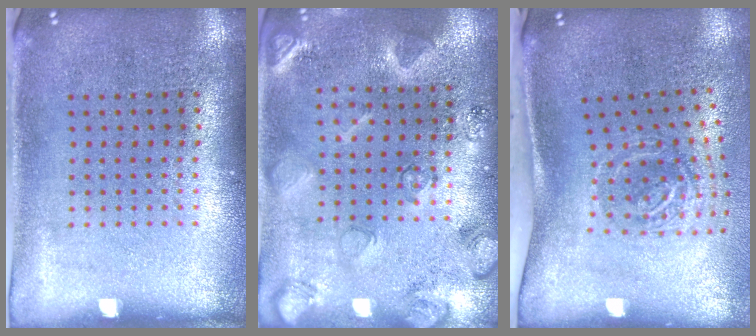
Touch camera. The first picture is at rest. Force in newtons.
{"total": 2.2, "press": 2.2, "slide": 0.4}
{"total": 2.0, "press": 1.3, "slide": 1.6}